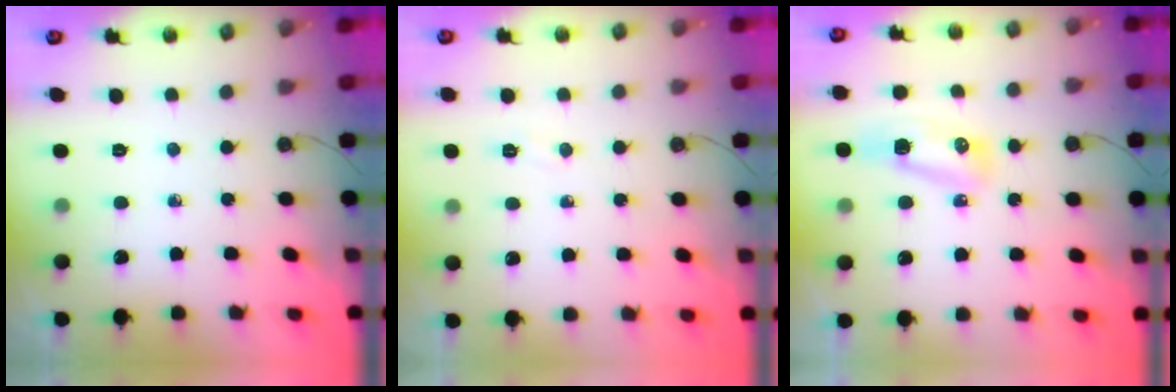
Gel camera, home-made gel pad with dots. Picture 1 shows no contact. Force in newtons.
{"total": 3.3, "press": 3.2, "slide": 0.4}
{"total": 7.7, "press": 7.6, "slide": 1.1}